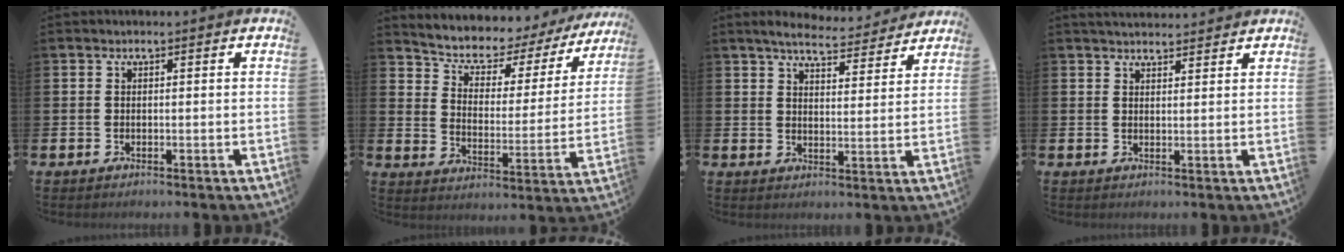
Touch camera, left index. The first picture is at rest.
{"total": 6.0, "force": [5.3, 2.3, 1.3], "torque": [-0.059, -0.041, 0.086]}
{"total": 5.9, "force": [5.6, 0.9, 1.4], "torque": [-0.032, -0.036, 0.096]}
{"total": 2.8, "force": [2.8, 0.5, 0.2], "torque": [0.004, -0.017, 0.048]}